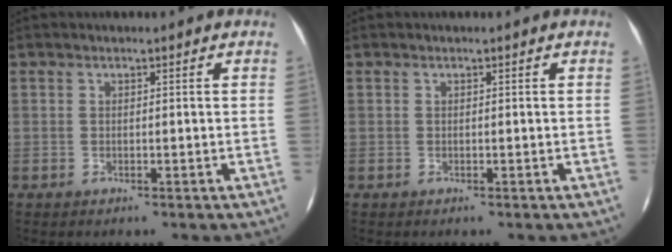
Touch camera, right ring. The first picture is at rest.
{"total": 0.0}